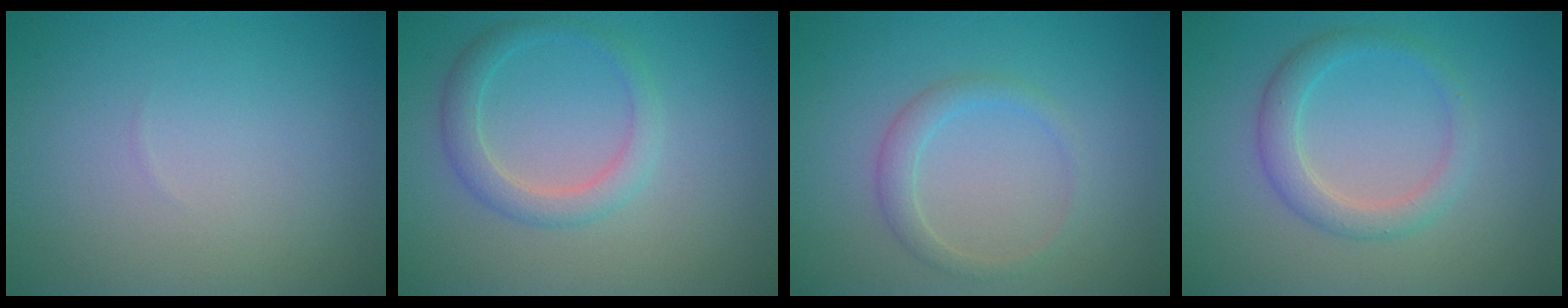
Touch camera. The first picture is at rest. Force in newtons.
{"total": 2.5, "press": 2.5, "slide": 0.1}
{"total": 1.8, "press": 1.8, "slide": 0.0}
{"total": 2.7, "press": 2.7, "slide": 0.2}